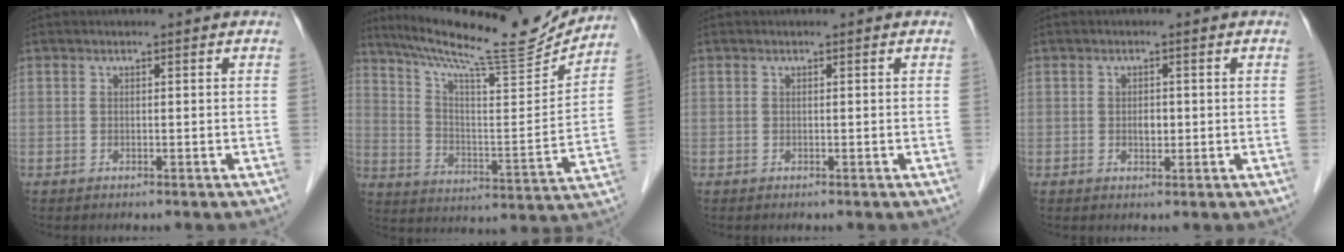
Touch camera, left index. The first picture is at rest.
{"total": 19.9, "force": [18.1, 1.0, 8.3], "torque": [-0.145, -0.038, 0.271]}
{"total": 0.0}
{"total": 1.6, "force": [-0.5, 1.0, 1.2], "torque": [-0.020, -0.003, -0.008]}